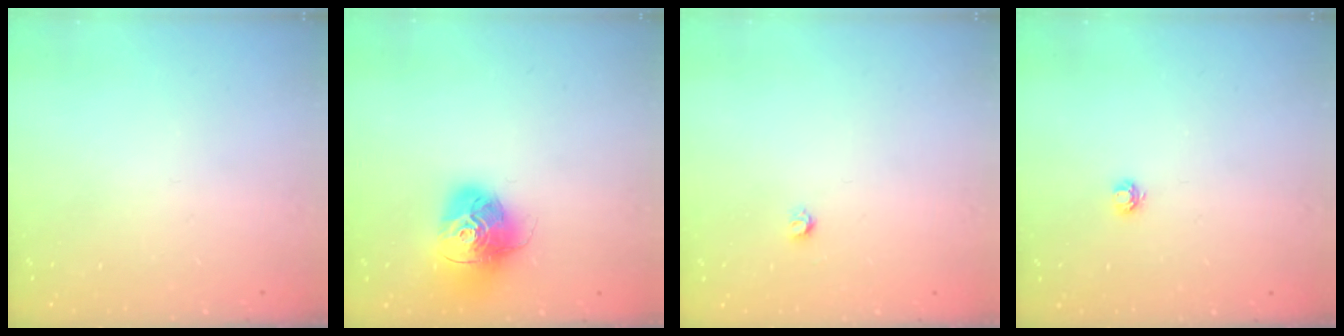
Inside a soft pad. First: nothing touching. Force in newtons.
{"total": 16.9, "press": 16.9, "slide": 1.7}
{"total": 3.2, "press": 3.2, "slide": 0.3}
{"total": 3.7, "press": 3.7, "slide": 0.5}